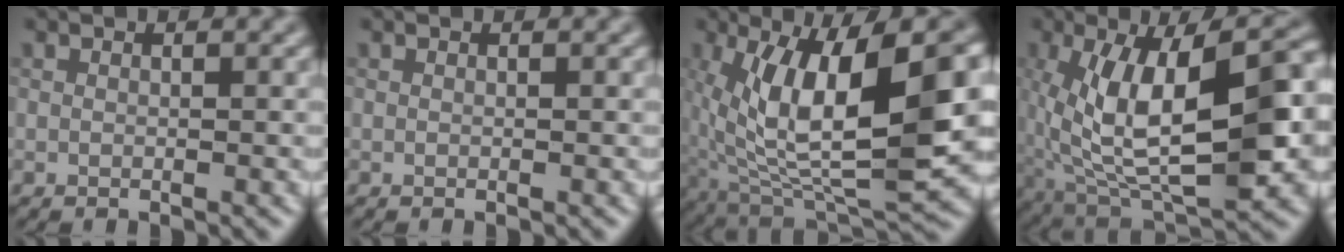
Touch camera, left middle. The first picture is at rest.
{"total": 0.0}
{"total": 13.0, "force": [0.3, 5.3, 11.8], "torque": [-0.201, -0.012, 0.012]}
{"total": 12.9, "force": [-0.6, 5.7, 11.6], "torque": [-0.191, -0.004, -0.007]}